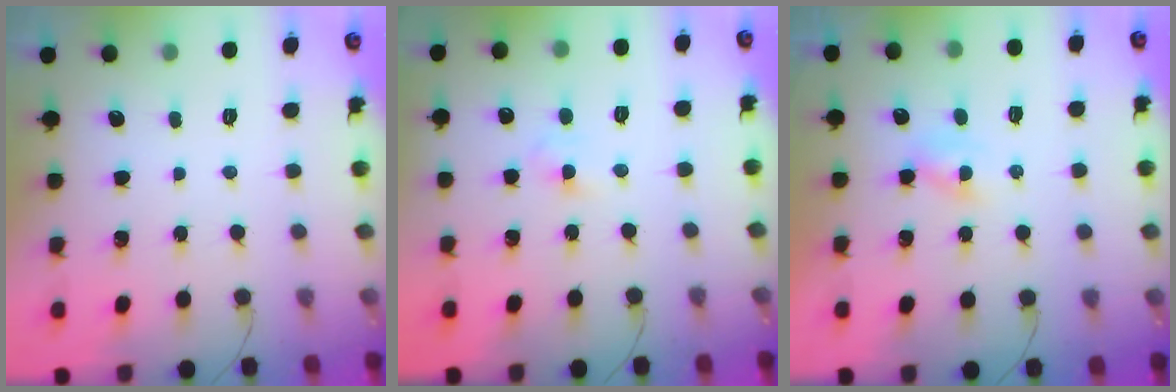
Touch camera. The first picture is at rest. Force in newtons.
{"total": 3.4, "press": 3.2, "slide": 1.1}
{"total": 1.6, "press": 1.5, "slide": 0.7}